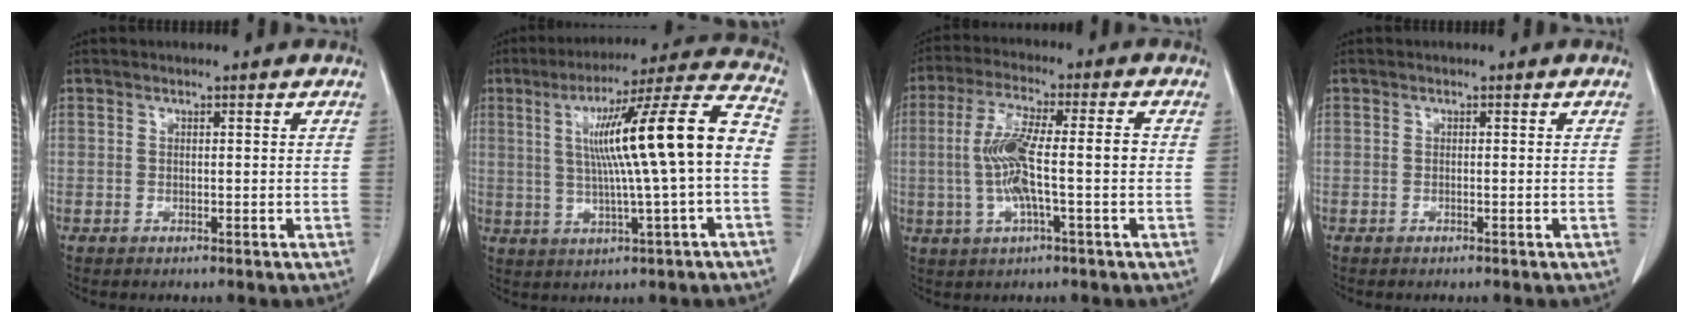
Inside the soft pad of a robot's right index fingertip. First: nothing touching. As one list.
[{"total": 16.4, "force": [0.5, -0.2, 16.4], "torque": [-0.257, 0.025, 0.007]}, {"total": 9.8, "force": [-0.9, 1.5, 9.6], "torque": [-0.191, 0.012, -0.018]}, {"total": 0.0}]